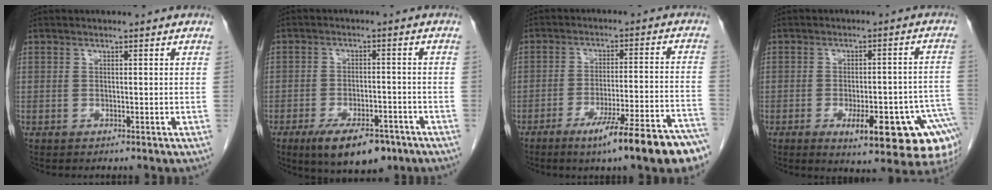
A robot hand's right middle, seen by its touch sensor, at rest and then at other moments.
{"total": 10.2, "force": [-6.9, 4.0, 6.4], "torque": [-0.101, -0.007, -0.104]}
{"total": 16.2, "force": [-11.3, 0.1, 11.6], "torque": [-0.124, 0.000, -0.169]}
{"total": 17.7, "force": [-8.6, 4.3, 14.8], "torque": [-0.102, 0.012, -0.102]}